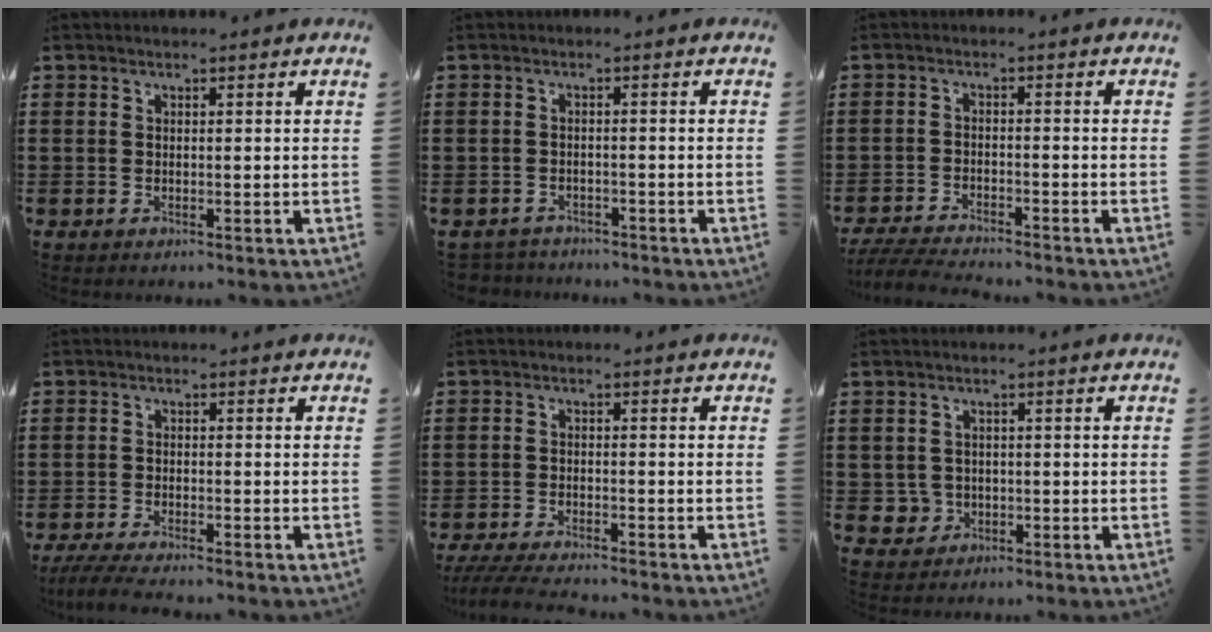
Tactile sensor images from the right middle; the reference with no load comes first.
{"total": 1.9, "force": [-1.9, 0.3, -0.3], "torque": [-0.003, 0.000, -0.044]}
{"total": 4.5, "force": [-4.3, 0.2, 1.3], "torque": [-0.033, -0.007, -0.089]}
{"total": 3.3, "force": [-3.0, 0.0, 1.4], "torque": [-0.036, -0.011, -0.062]}
{"total": 3.9, "force": [-3.7, 0.1, 1.3], "torque": [-0.035, -0.011, -0.076]}
{"total": 2.3, "force": [-0.4, 2.2, 0.4], "torque": [-0.017, 0.005, -0.012]}